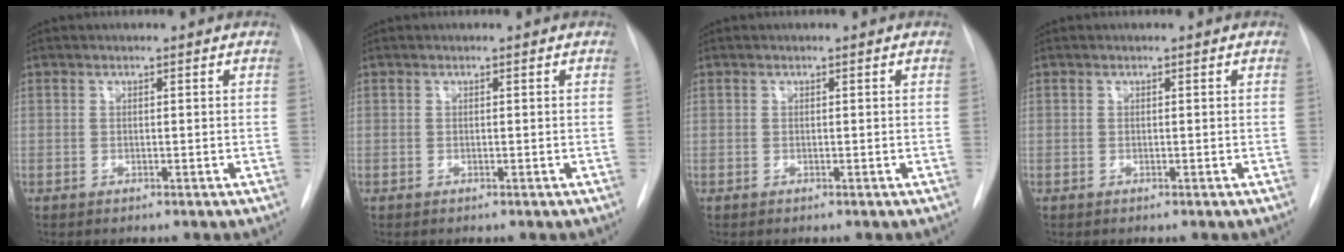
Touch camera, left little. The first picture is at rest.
{"total": 0.0}
{"total": 0.0}
{"total": 0.0}